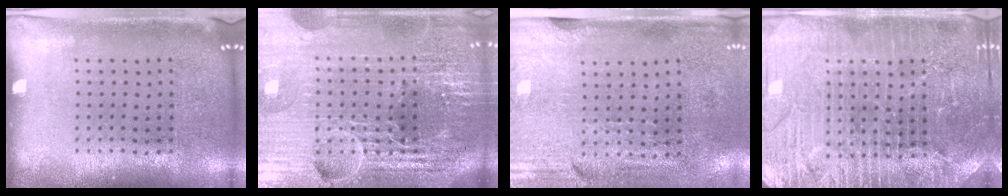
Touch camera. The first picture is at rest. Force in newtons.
{"total": 6.7, "press": 5.9, "slide": 3.1}
{"total": 3.0, "press": 2.5, "slide": 1.6}
{"total": 4.5, "press": 4.2, "slide": 1.5}